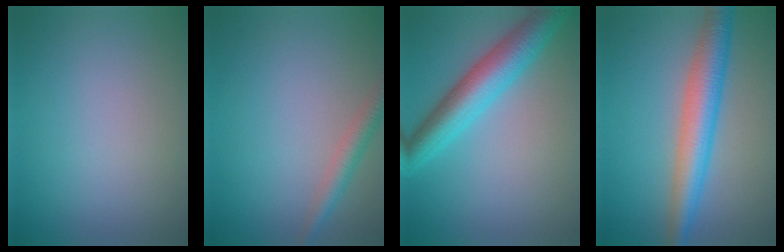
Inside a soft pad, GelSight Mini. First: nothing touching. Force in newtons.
{"total": 2.4, "press": 2.4, "slide": 0.0}
{"total": 6.3, "press": 6.3, "slide": 0.1}
{"total": 5.4, "press": 5.4, "slide": 0.2}